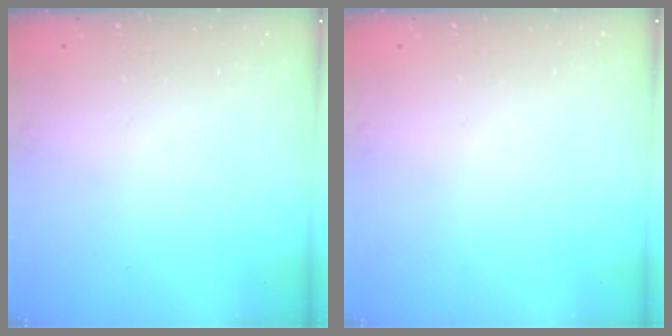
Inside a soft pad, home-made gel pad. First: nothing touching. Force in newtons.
{"total": 0.0}